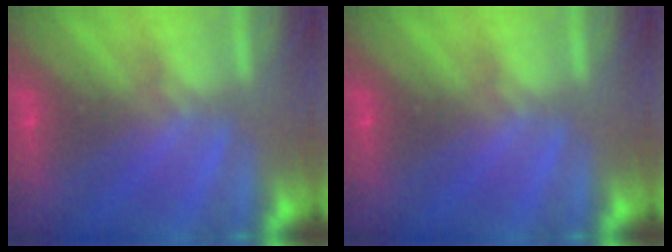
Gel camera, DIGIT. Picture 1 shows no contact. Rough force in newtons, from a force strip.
{"total": 0.0}